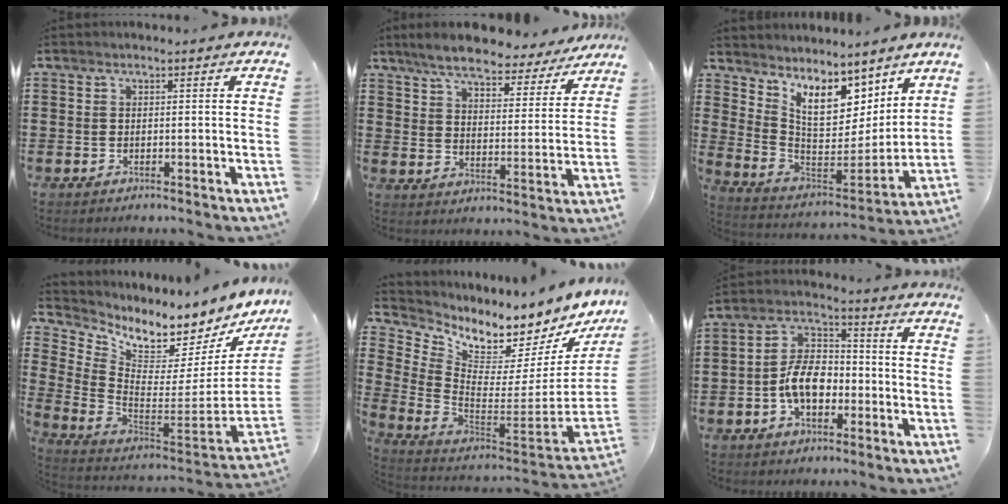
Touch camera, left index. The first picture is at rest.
{"total": 7.7, "force": [7.0, 1.2, 3.0], "torque": [-0.082, -0.036, 0.122]}
{"total": 9.5, "force": [6.9, 4.3, 4.9], "torque": [-0.121, -0.045, 0.128]}
{"total": 5.4, "force": [4.9, 1.7, 1.6], "torque": [-0.064, -0.062, 0.081]}
{"total": 5.7, "force": [5.3, 1.7, 1.1], "torque": [-0.059, -0.070, 0.088]}
{"total": 7.7, "force": [-2.3, 4.7, 5.7], "torque": [-0.119, 0.013, -0.046]}